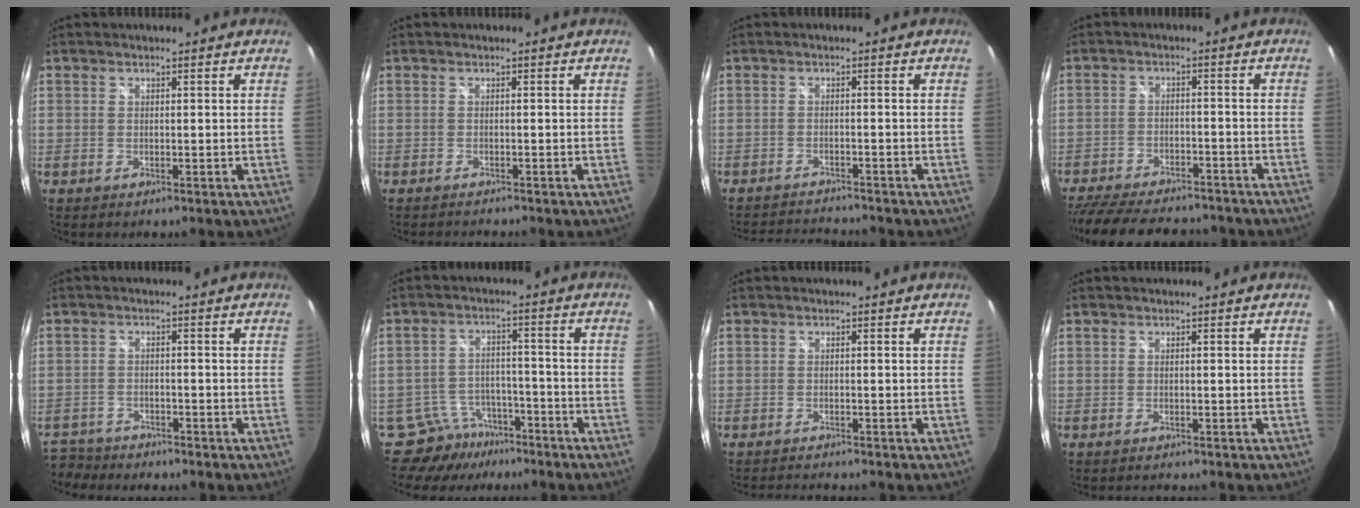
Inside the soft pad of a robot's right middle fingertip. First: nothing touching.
{"total": 2.9, "force": [-2.7, 0.0, 0.9], "torque": [-0.022, -0.021, -0.045]}
{"total": 7.6, "force": [-7.3, 0.5, 1.8], "torque": [-0.053, -0.010, -0.118]}
{"total": 18.4, "force": [-15.5, 6.1, 7.9], "torque": [-0.176, -0.004, -0.227]}
{"total": 8.7, "force": [-7.7, 3.5, 1.9], "torque": [-0.070, -0.003, -0.136]}
{"total": 9.7, "force": [-8.3, 5.0, 0.7], "torque": [-0.031, 0.025, -0.121]}
{"total": 4.6, "force": [-4.4, 0.0, 1.4], "torque": [-0.034, -0.019, -0.075]}
{"total": 2.3, "force": [-2.1, 0.2, 0.7], "torque": [-0.016, -0.018, -0.031]}